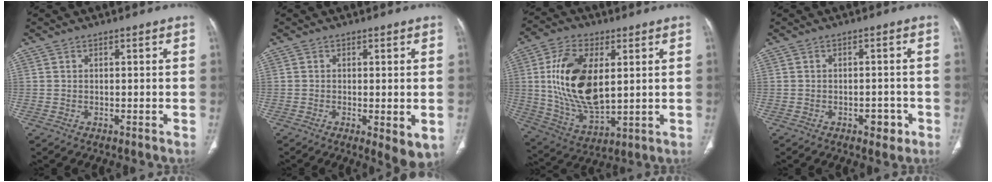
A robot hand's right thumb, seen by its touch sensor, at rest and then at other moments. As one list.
[{"total": 5.6, "force": [-1.3, 1.9, 5.1], "torque": [-0.074, -0.017, -0.017]}, {"total": 18.0, "force": [3.1, 9.5, 15.0], "torque": [-0.276, -0.015, 0.067]}, {"total": 3.2, "force": [-1.5, 1.9, 2.1], "torque": [-0.014, 0.008, -0.017]}]